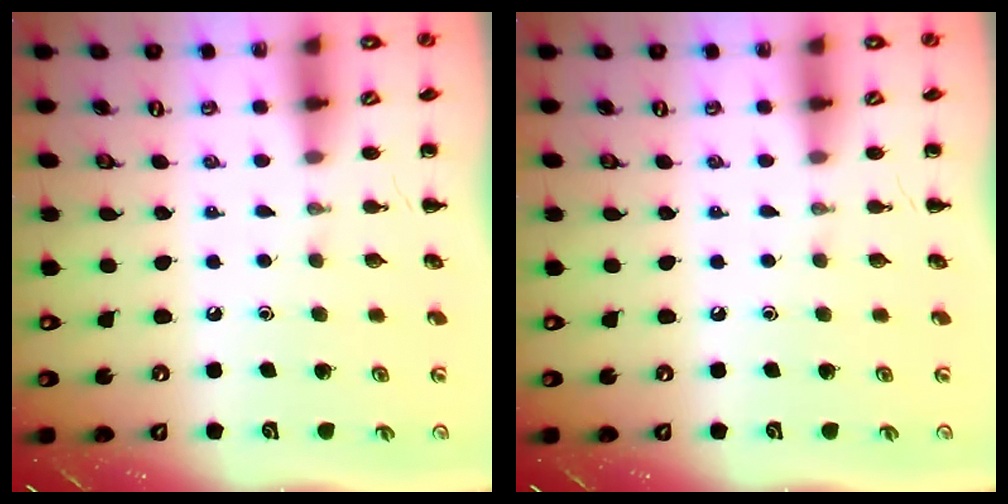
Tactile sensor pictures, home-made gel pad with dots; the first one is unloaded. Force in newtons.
{"total": 0.0}